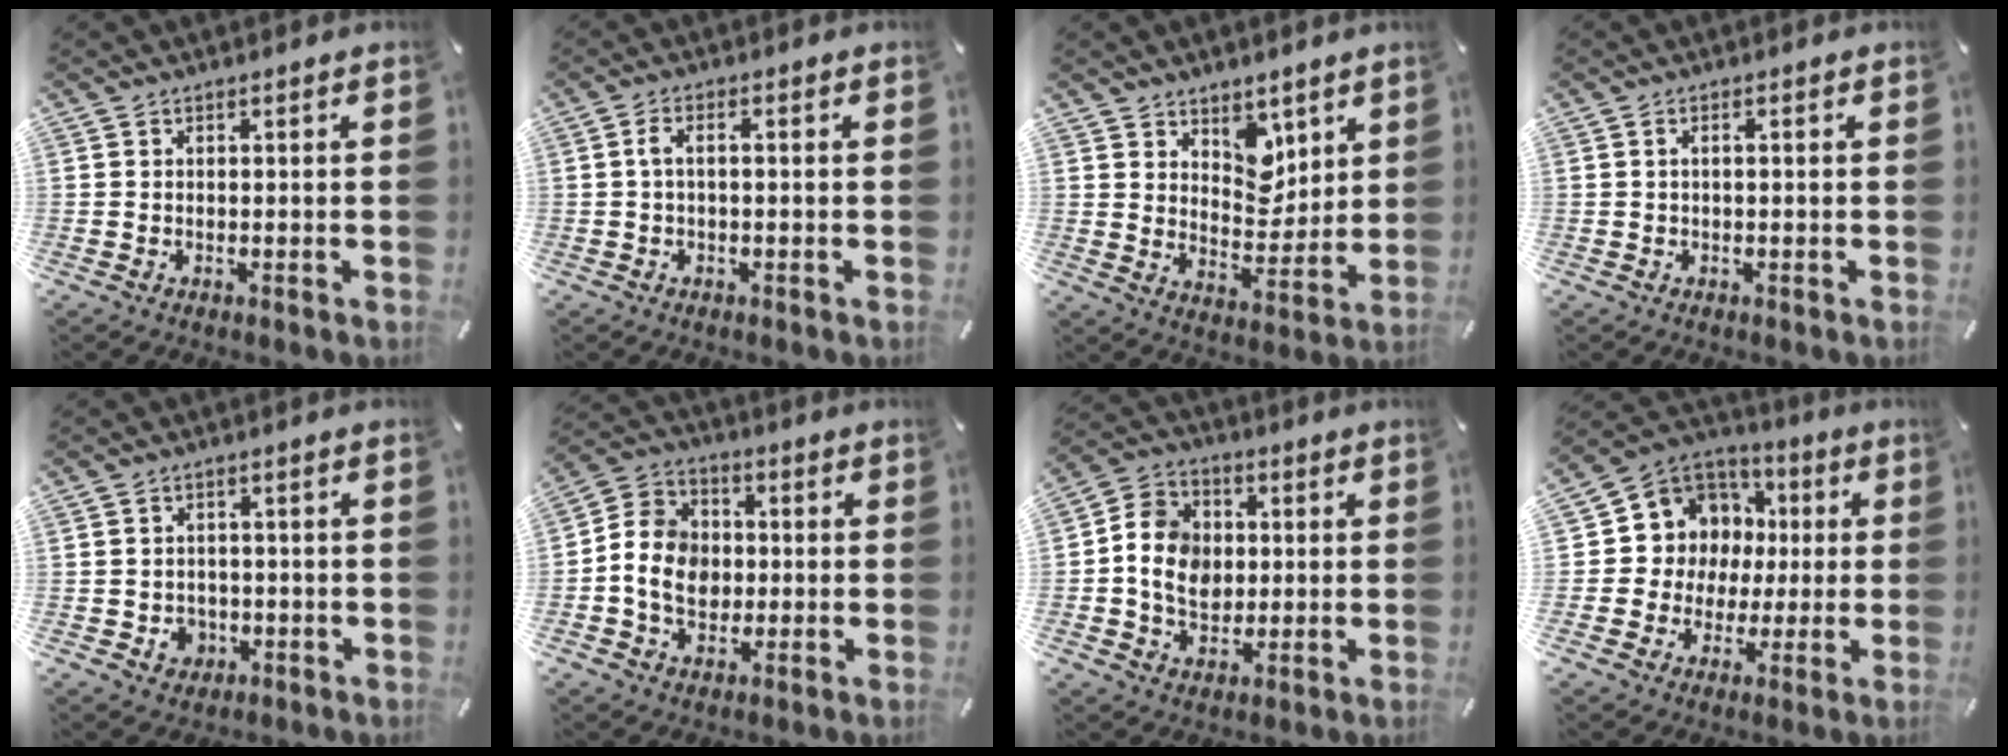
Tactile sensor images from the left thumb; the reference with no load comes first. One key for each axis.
{"total": 3.1, "fx": -0.2, "fy": 1.1, "fz": 2.9, "tx": -0.053, "ty": 0.007, "tz": -0.004}
{"total": 9.1, "fx": 5.7, "fy": 6.3, "fz": 3.2, "tx": -0.033, "ty": -0.041, "tz": 0.103}
{"total": 1.2, "fx": 0.0, "fy": 0.3, "fz": 1.2, "tx": -0.022, "ty": 0.000, "tz": -0.001}
{"total": 4.2, "fx": -1.0, "fy": 3.9, "fz": 1.4, "tx": -0.010, "ty": 0.000, "tz": -0.020}
{"total": 10.2, "fx": -1.4, "fy": 8.9, "fz": 4.8, "tx": -0.100, "ty": 0.023, "tz": -0.023}
{"total": 10.5, "fx": -0.2, "fy": 9.1, "fz": 5.3, "tx": -0.112, "ty": 0.018, "tz": 0.000}
{"total": 10.5, "fx": 1.3, "fy": 10.4, "fz": 1.2, "tx": -0.034, "ty": -0.022, "tz": 0.036}